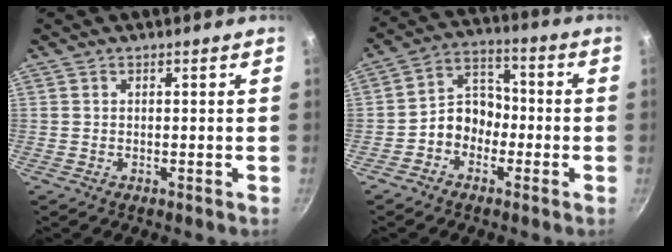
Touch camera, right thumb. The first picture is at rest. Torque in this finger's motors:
{"motor_torque": [0.08, 0.00, 0.70, -0.64, 0.00]}